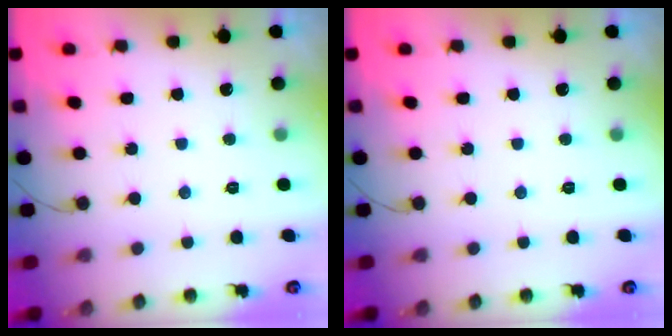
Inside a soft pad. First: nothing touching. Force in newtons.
{"total": 0.0}